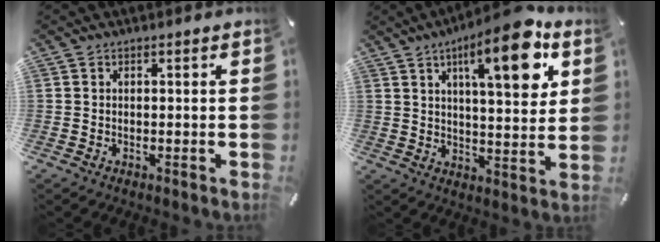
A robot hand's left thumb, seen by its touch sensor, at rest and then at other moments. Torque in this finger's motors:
{"motor_torque": [0.89, 0.89, 1.26, -0.91, 0.52]}